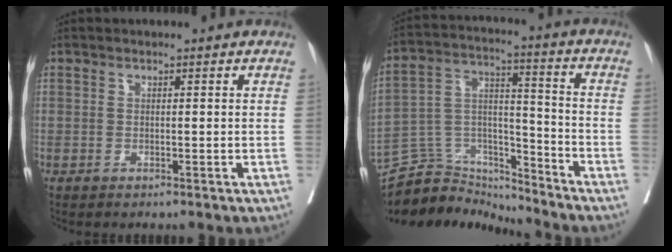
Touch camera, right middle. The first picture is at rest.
{"total": 12.8, "force": [-12.4, 3.0, 0.2], "torque": [-0.004, 0.057, -0.221]}